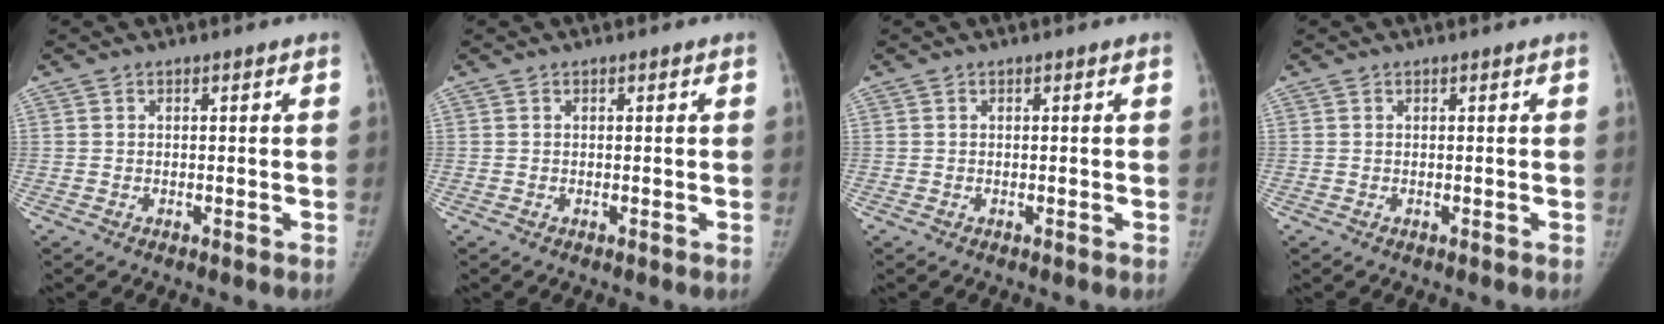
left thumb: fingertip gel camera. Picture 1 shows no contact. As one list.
[{"total": 0.0}, {"total": 0.0}, {"total": 0.0}]